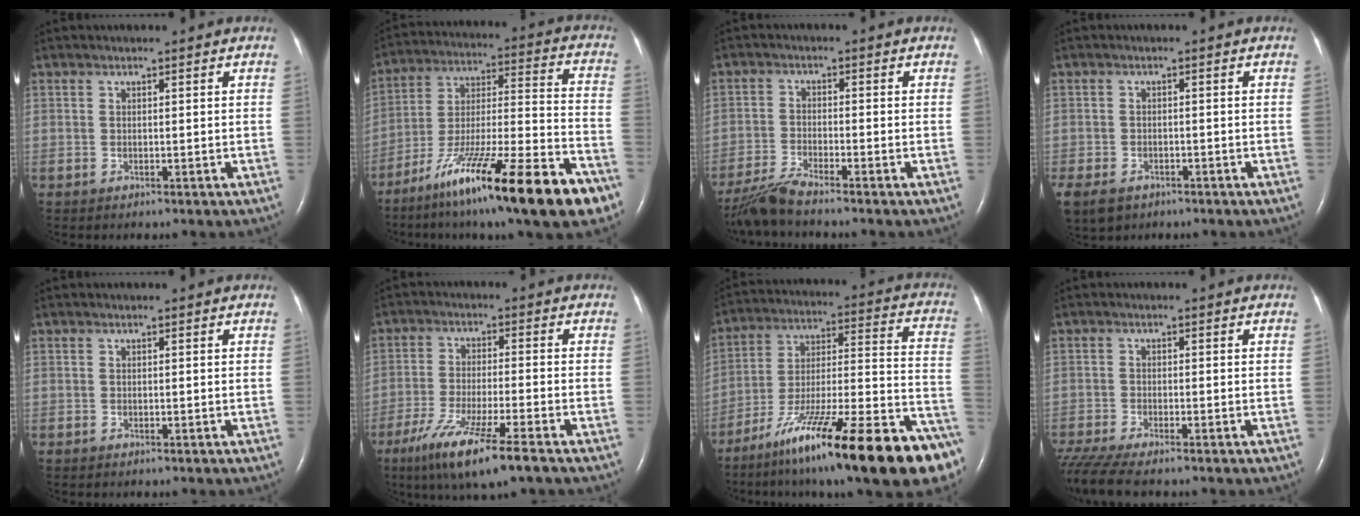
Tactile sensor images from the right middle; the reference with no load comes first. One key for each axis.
{"total": 25.3, "fx": -16.1, "fy": 2.1, "fz": 19.4, "tx": -0.272, "ty": -0.033, "tz": -0.271}
{"total": 5.0, "fx": -4.5, "fy": -0.7, "fz": 2.0, "tx": -0.049, "ty": -0.024, "tz": -0.092}
{"total": 8.3, "fx": -4.9, "fy": 5.6, "fz": 3.5, "tx": -0.085, "ty": -0.009, "tz": -0.069}
{"total": 0.0}
{"total": 11.2, "fx": -7.0, "fy": 0.2, "fz": 8.7, "tx": -0.172, "ty": -0.036, "tz": -0.124}
{"total": 28.6, "fx": -19.2, "fy": 3.1, "fz": 21.0, "tx": -0.248, "ty": -0.005, "tz": -0.314}
{"total": 7.8, "fx": -6.6, "fy": 0.6, "fz": 4.2, "tx": -0.082, "ty": -0.017, "tz": -0.112}